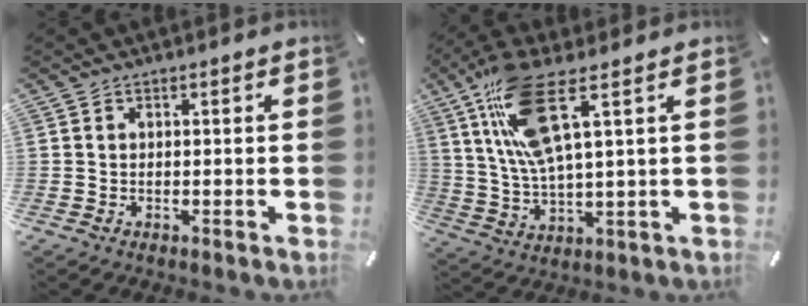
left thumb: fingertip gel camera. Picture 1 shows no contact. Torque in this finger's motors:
{"motor_torque": [2.08, 2.21, 0.56, -0.27, 0.26]}